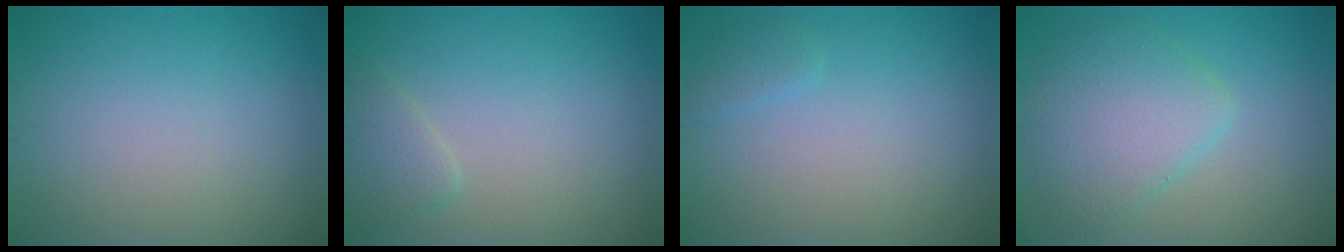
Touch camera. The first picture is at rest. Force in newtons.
{"total": 1.9, "press": 1.9, "slide": 0.2}
{"total": 1.0, "press": 1.0, "slide": 0.0}
{"total": 5.2, "press": 5.2, "slide": 0.3}